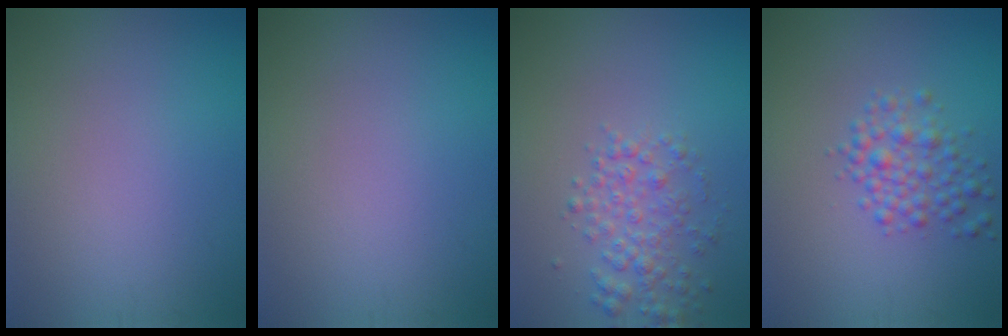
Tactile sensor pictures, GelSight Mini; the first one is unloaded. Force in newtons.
{"total": 0.0}
{"total": 2.7, "press": 2.7, "slide": 0.1}
{"total": 2.8, "press": 2.8, "slide": 0.1}